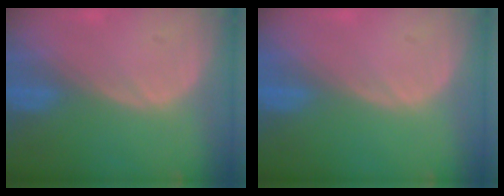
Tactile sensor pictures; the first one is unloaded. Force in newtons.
{"total": 0.0}